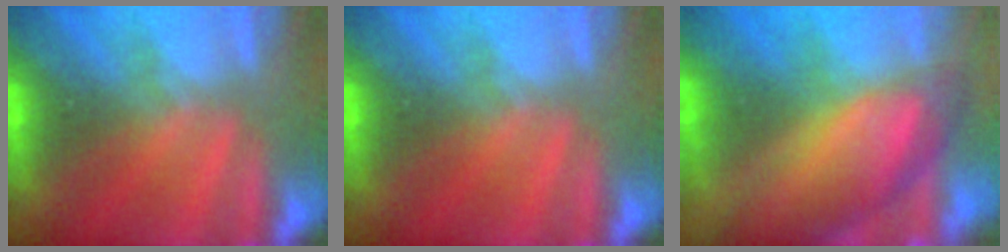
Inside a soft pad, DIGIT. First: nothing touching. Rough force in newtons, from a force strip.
{"total": 0.0}
{"total": 10.8}